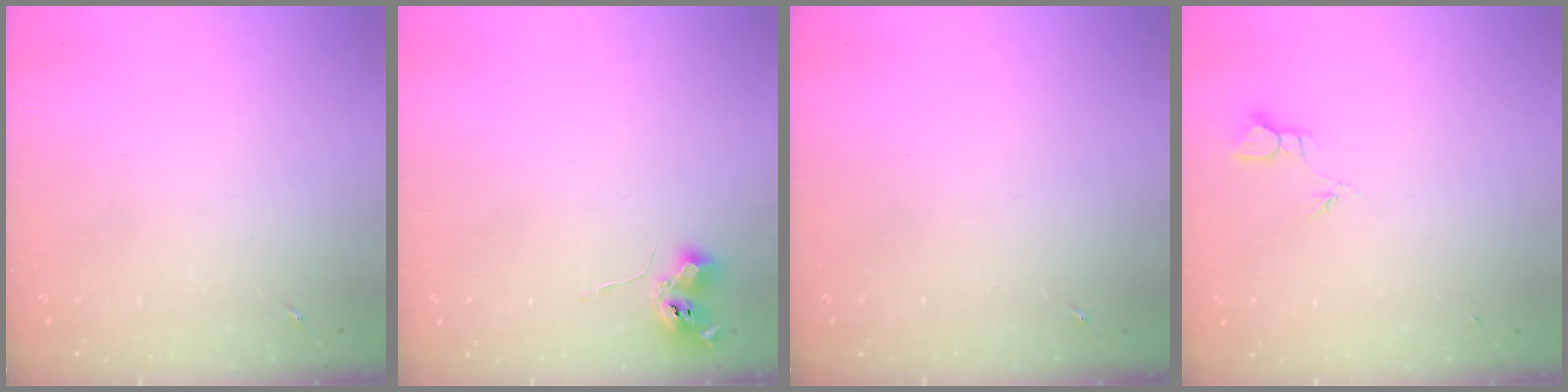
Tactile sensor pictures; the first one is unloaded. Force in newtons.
{"total": 6.2, "press": 6.1, "slide": 0.8}
{"total": 0.0}
{"total": 2.3, "press": 2.3, "slide": 0.1}